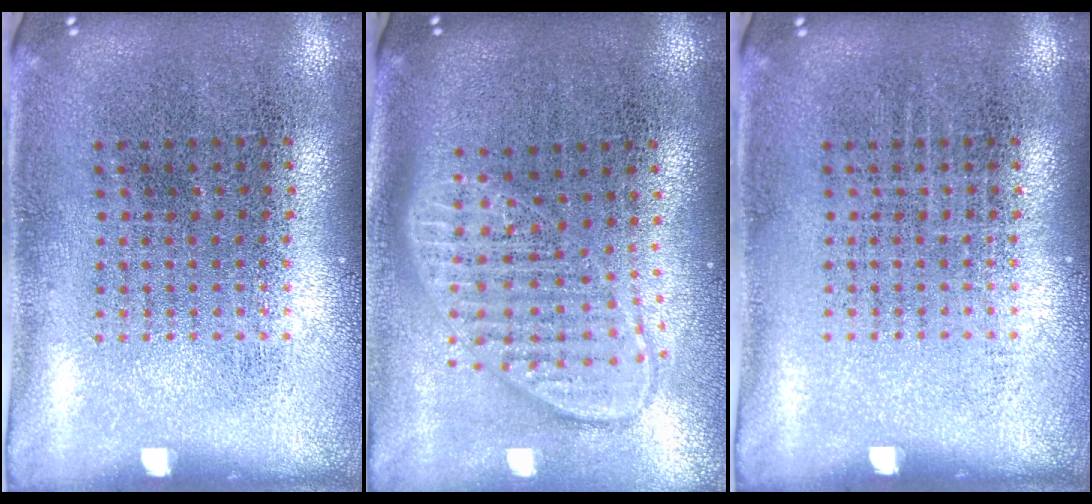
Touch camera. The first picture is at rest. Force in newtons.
{"total": 1.9, "press": 1.5, "slide": 1.1}
{"total": 0.0}